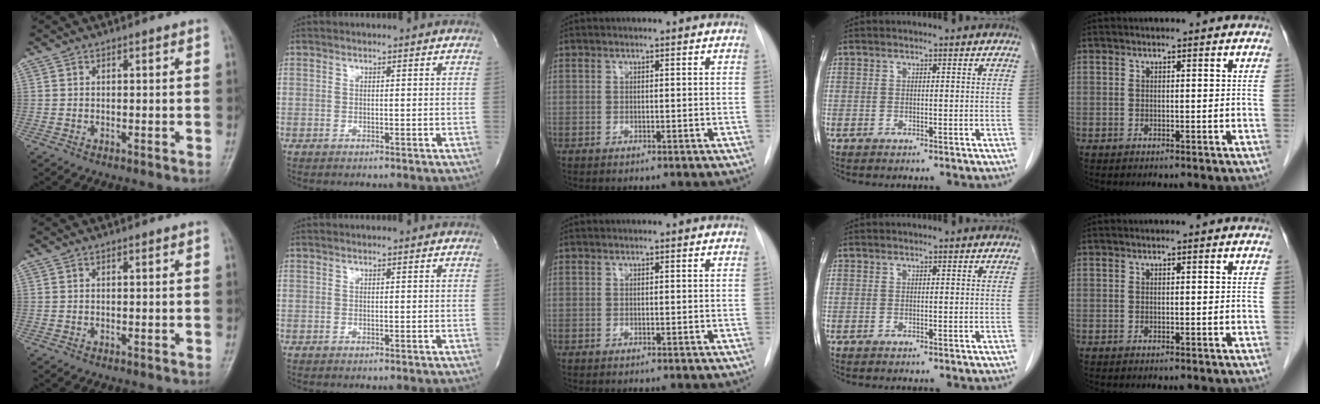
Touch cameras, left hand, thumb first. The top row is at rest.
{}